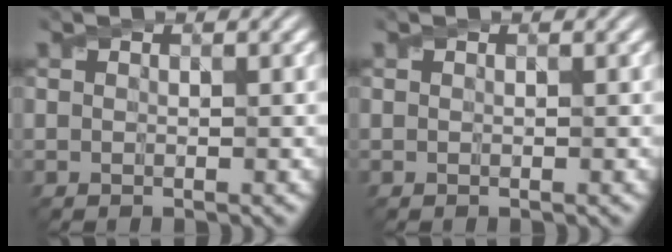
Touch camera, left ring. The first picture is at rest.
{"total": 0.0}